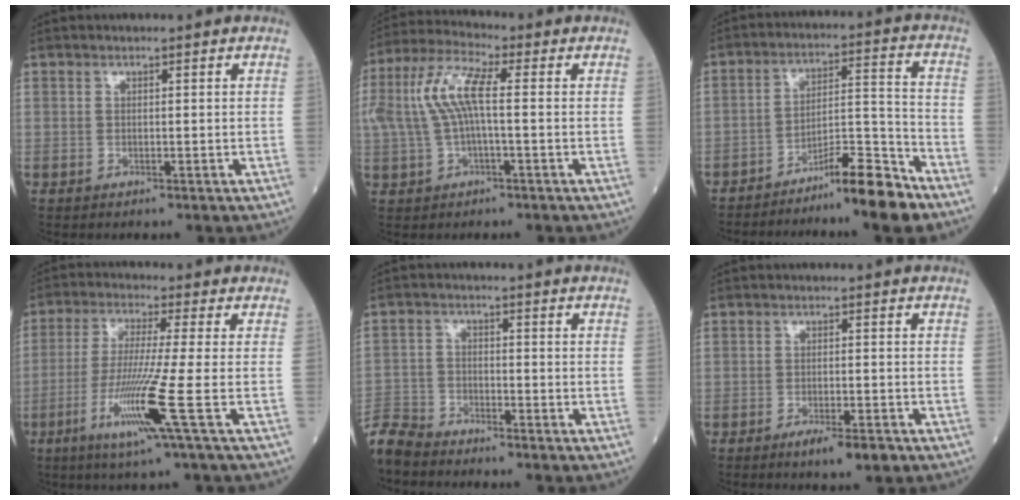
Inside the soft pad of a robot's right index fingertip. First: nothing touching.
{"total": 9.2, "force": [0.8, 2.2, 8.9], "torque": [-0.206, 0.029, 0.012]}
{"total": 9.3, "force": [-7.5, 0.3, 5.5], "torque": [-0.081, 0.024, -0.124]}
{"total": 10.2, "force": [-3.8, -2.1, 9.2], "torque": [-0.185, -0.029, -0.080]}
{"total": 5.8, "force": [-5.7, 1.0, 0.5], "torque": [-0.010, -0.011, -0.112]}
{"total": 5.1, "force": [-3.2, 0.6, 3.9], "torque": [-0.057, -0.006, -0.050]}